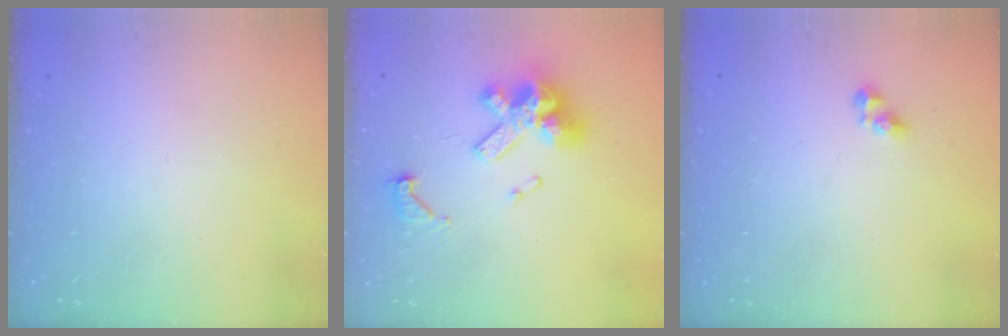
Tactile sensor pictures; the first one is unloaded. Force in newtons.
{"total": 14.9, "press": 14.8, "slide": 1.6}
{"total": 4.1, "press": 4.0, "slide": 0.6}